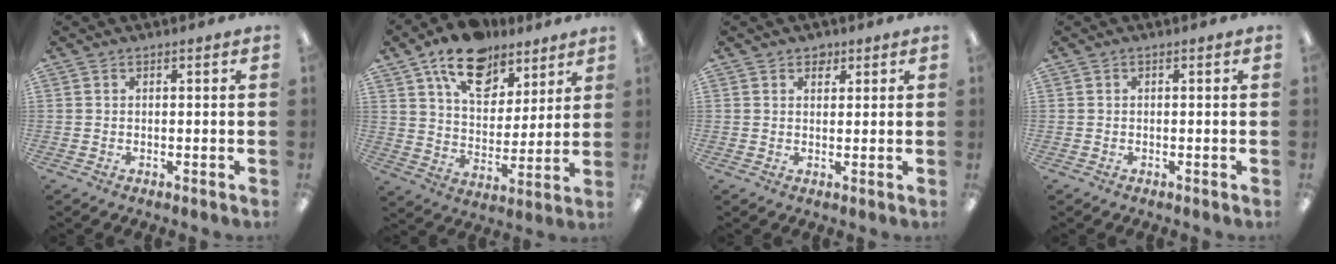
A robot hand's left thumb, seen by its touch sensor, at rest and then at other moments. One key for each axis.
{"total": 15.9, "fx": 11.1, "fy": 8.8, "fz": 7.4, "tx": -0.118, "ty": -0.056, "tz": 0.200}
{"total": 2.1, "fx": 1.5, "fy": 1.3, "fz": 0.4, "tx": 0.006, "ty": -0.007, "tz": 0.025}
{"total": 0.0}